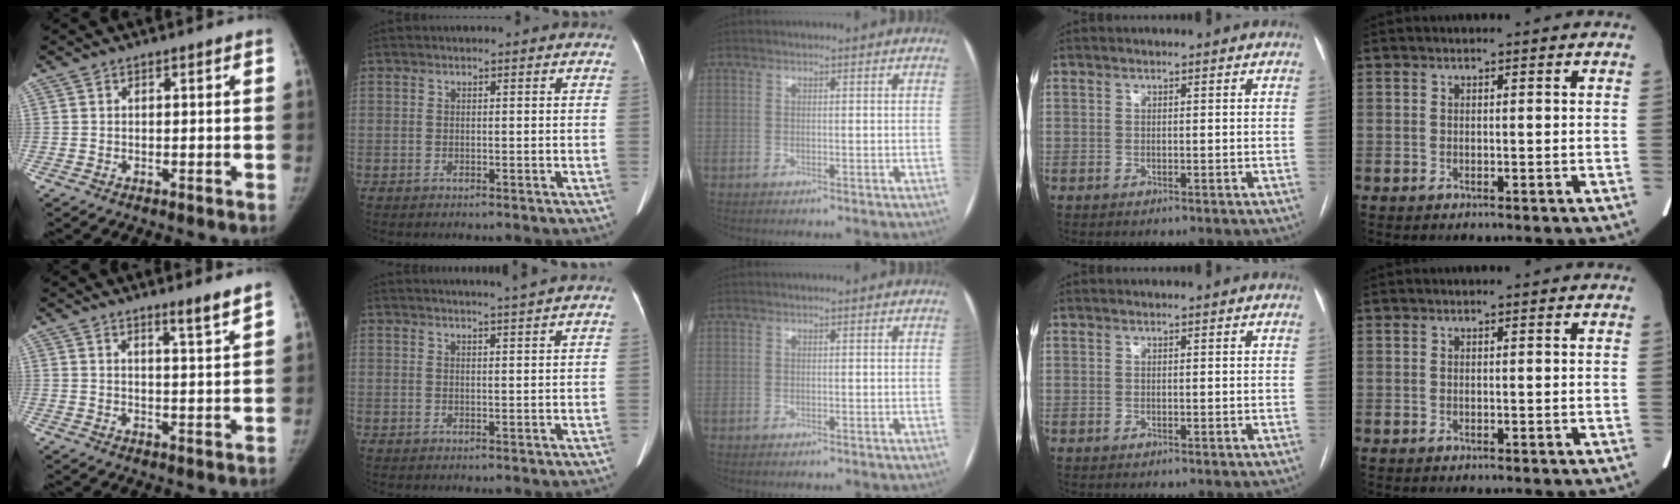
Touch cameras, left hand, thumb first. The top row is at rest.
{"thumb": {"total": 4.1, "force": [3.2, -0.3, 2.5], "torque": [-0.035, -0.034, 0.050]}, "index": {"total": 3.5, "force": [3.1, -1.2, 1.3], "torque": [-0.017, -0.004, 0.039]}}